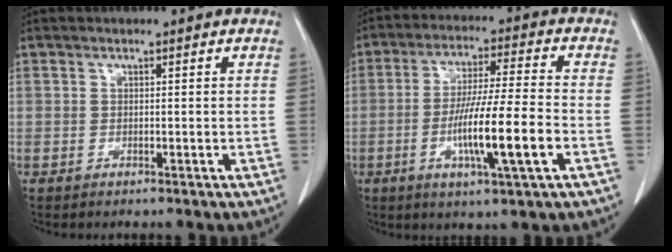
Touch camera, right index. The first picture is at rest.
{"total": 12.2, "force": [-3.6, -0.1, 11.6], "torque": [-0.215, -0.011, -0.066]}